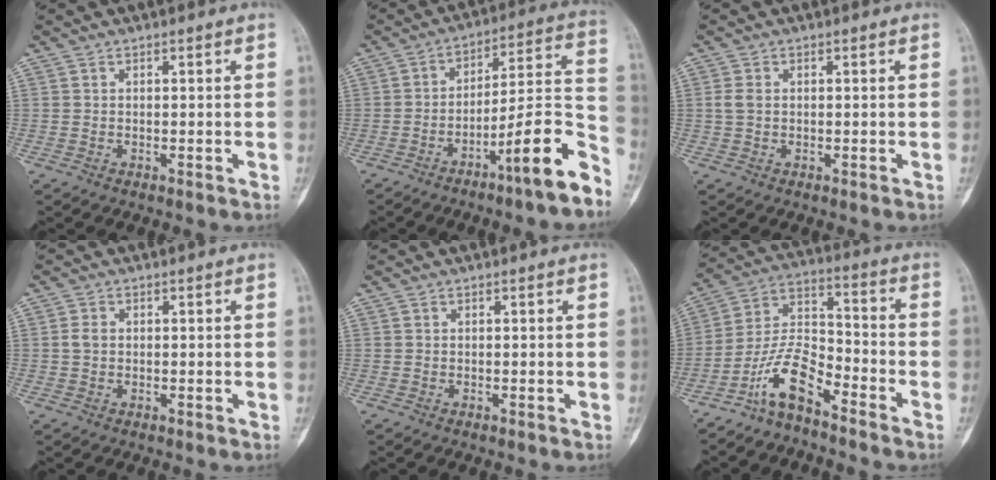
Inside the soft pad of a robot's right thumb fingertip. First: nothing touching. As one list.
[{"total": 15.3, "force": [-9.1, 1.7, 12.2], "torque": [-0.172, 0.081, -0.144]}, {"total": 1.8, "force": [0.2, 1.2, 1.3], "torque": [-0.034, 0.002, 0.003]}, {"total": 1.7, "force": [0.1, 1.3, 1.1], "torque": [-0.022, 0.003, 0.000]}, {"total": 0.0}, {"total": 10.1, "force": [-7.2, 3.5, 6.2], "torque": [-0.125, 0.077, -0.147]}]